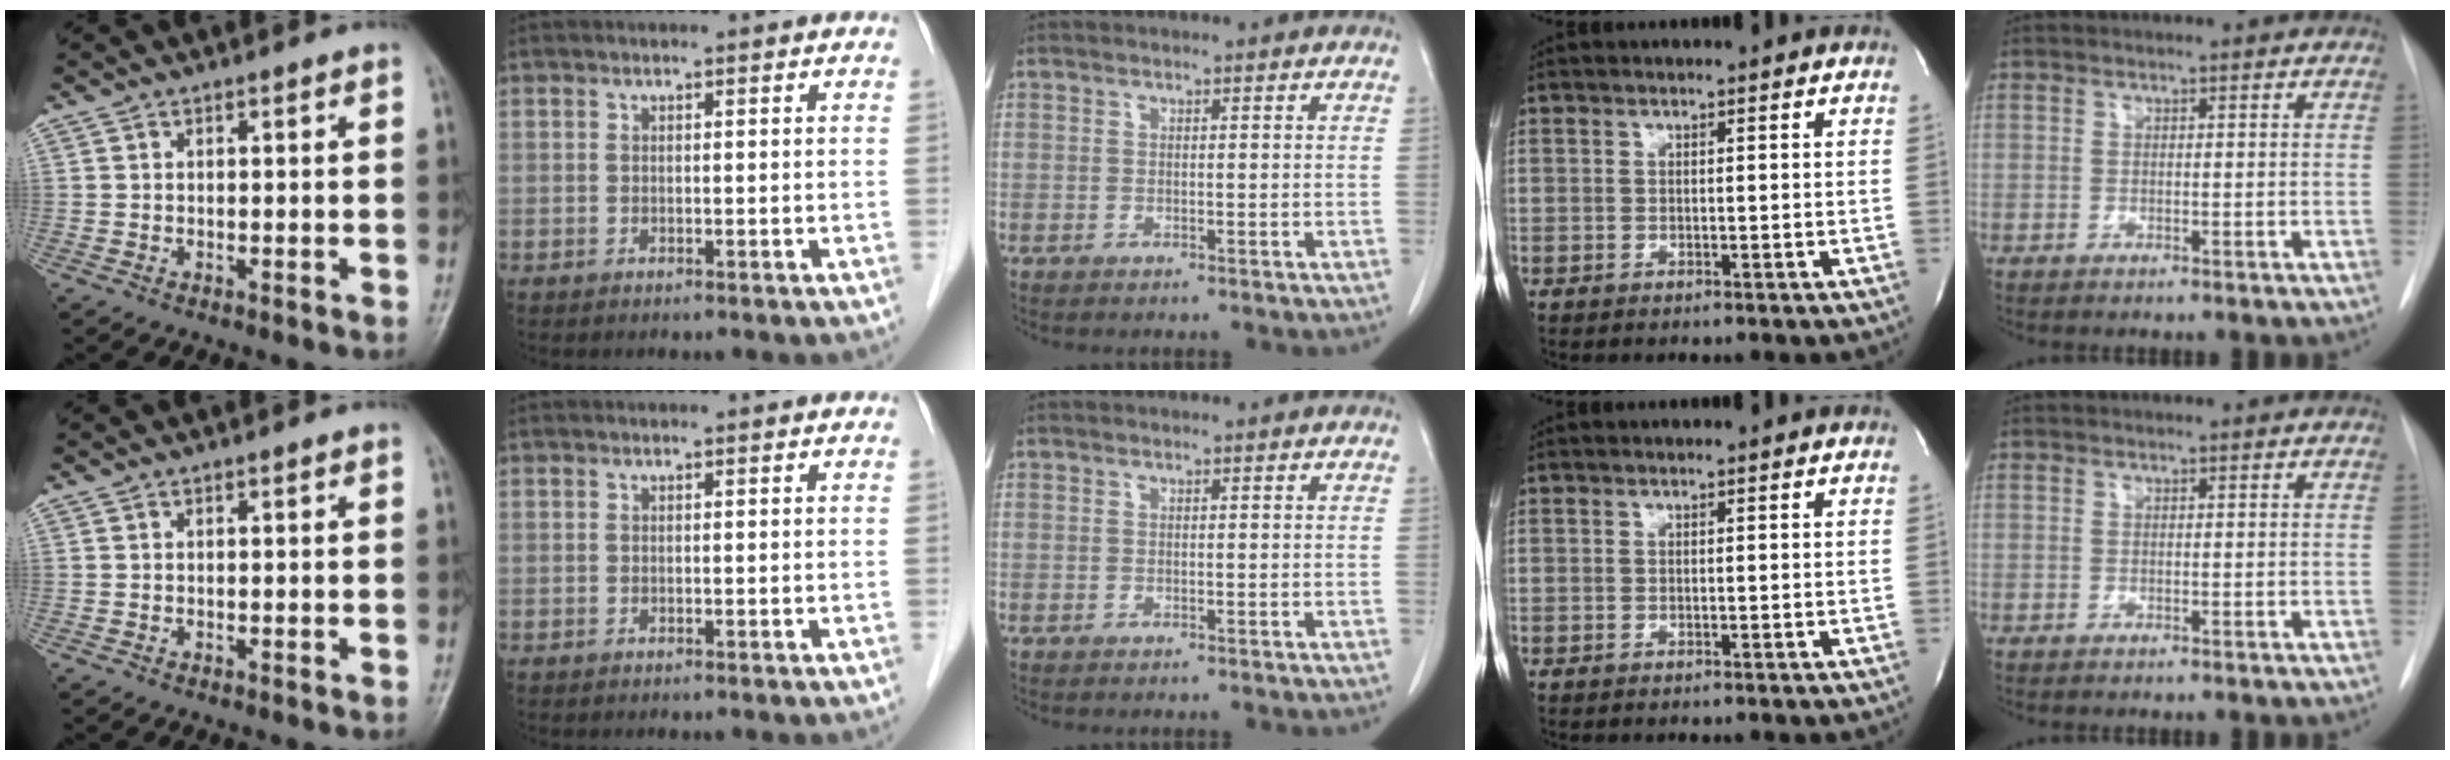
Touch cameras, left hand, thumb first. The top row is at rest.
{}